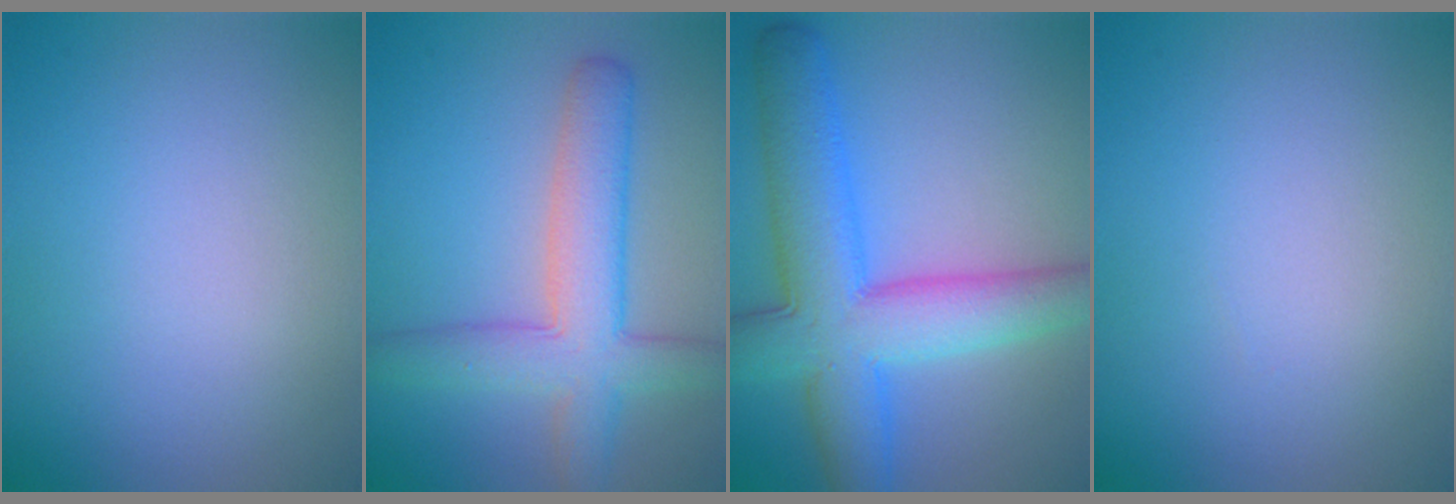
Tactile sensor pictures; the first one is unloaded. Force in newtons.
{"total": 6.4, "press": 6.4, "slide": 0.2}
{"total": 9.4, "press": 9.4, "slide": 0.3}
{"total": 0.0}